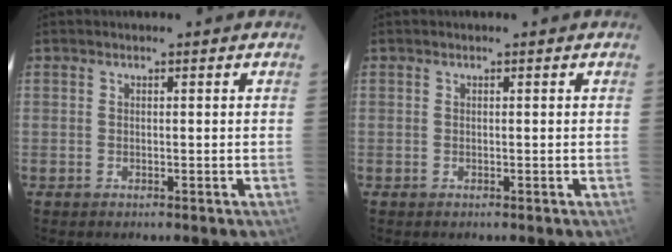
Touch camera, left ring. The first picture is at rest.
{"total": 0.0}